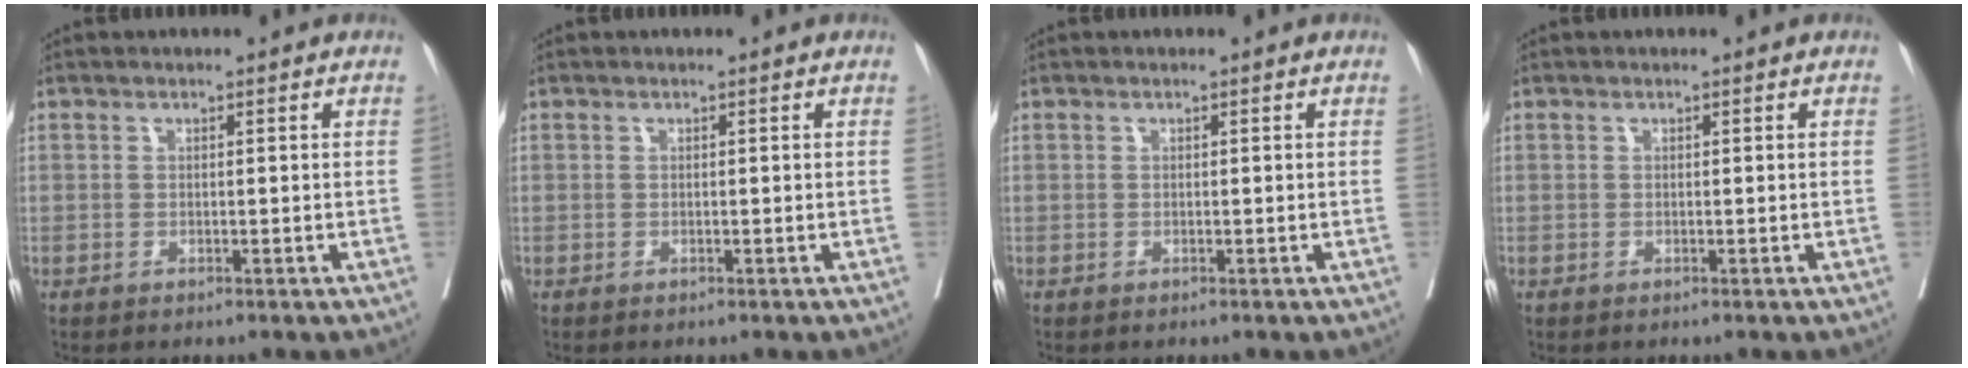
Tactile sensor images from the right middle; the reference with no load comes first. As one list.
[{"total": 0.0}, {"total": 0.0}, {"total": 0.0}]